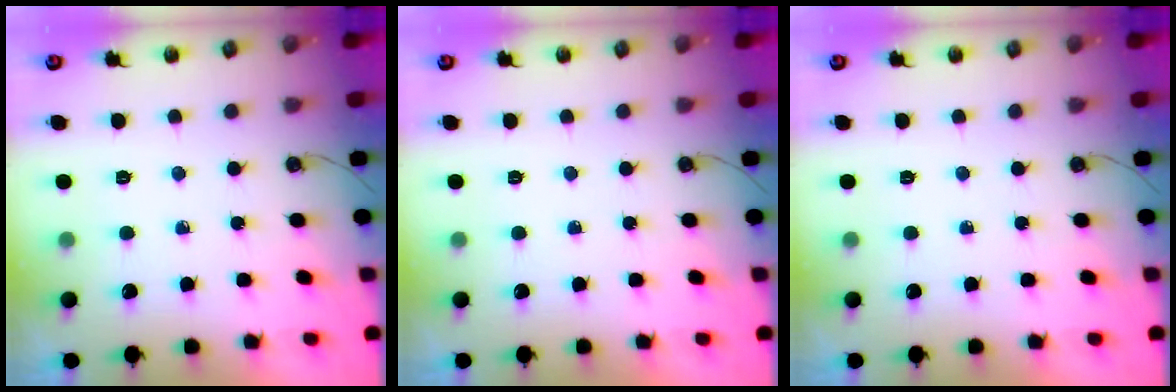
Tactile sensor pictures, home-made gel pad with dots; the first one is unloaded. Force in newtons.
{"total": 0.0}
{"total": 0.0}